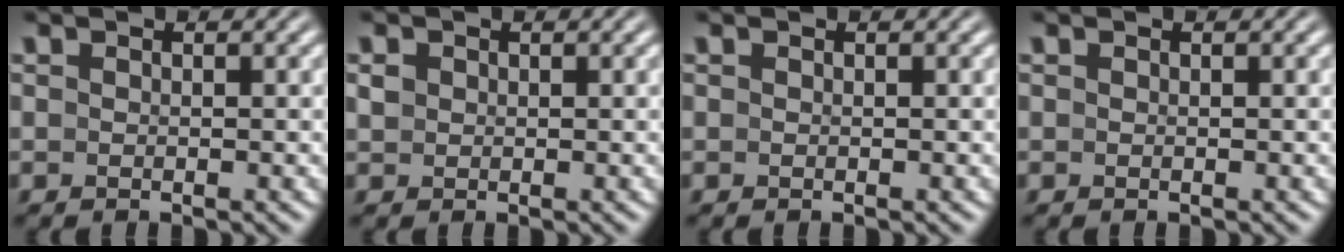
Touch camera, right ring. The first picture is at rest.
{"total": 0.7, "force": [0.2, 0.5, 0.4], "torque": [-0.014, -0.007, 0.013]}
{"total": 0.0}
{"total": 0.0}